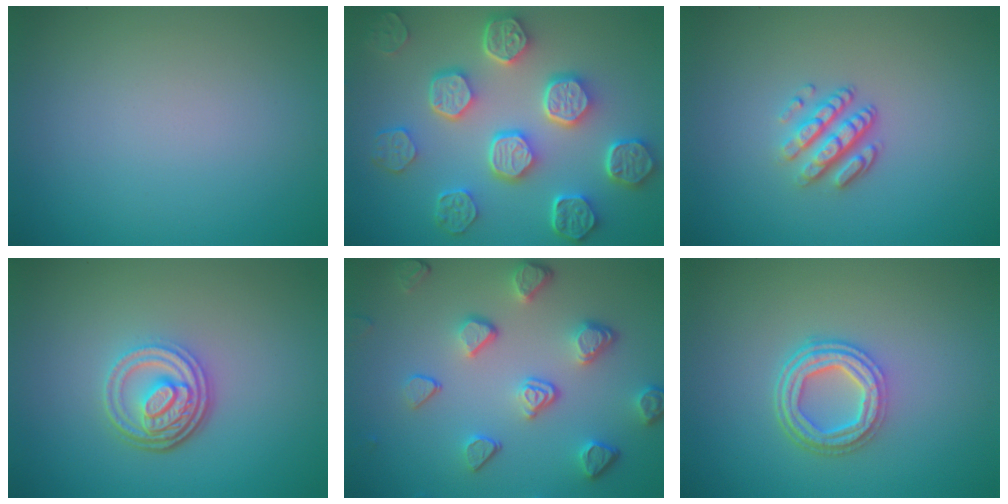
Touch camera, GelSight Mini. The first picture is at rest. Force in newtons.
{"total": 8.1, "press": 6.3, "slide": 5.1}
{"total": 3.3, "press": 2.4, "slide": 2.2}
{"total": 4.4, "press": 3.3, "slide": 2.8}
{"total": 4.9, "press": 3.7, "slide": 3.3}
{"total": 4.3, "press": 3.4, "slide": 2.7}